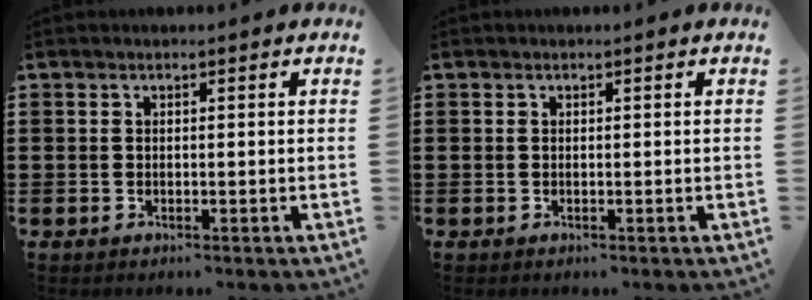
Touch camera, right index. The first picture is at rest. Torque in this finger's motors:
{"motor_torque": [1.07, 1.07, 0.00, 0.00]}